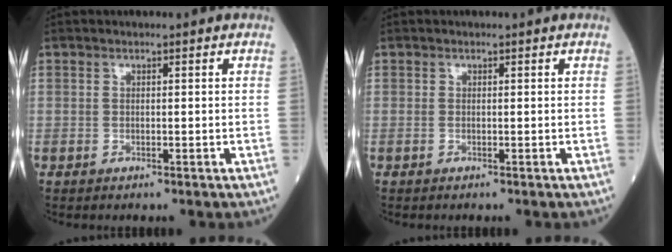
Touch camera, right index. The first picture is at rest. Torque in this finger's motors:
{"motor_torque": [0.07, -0.06, 0.04, 0.01]}